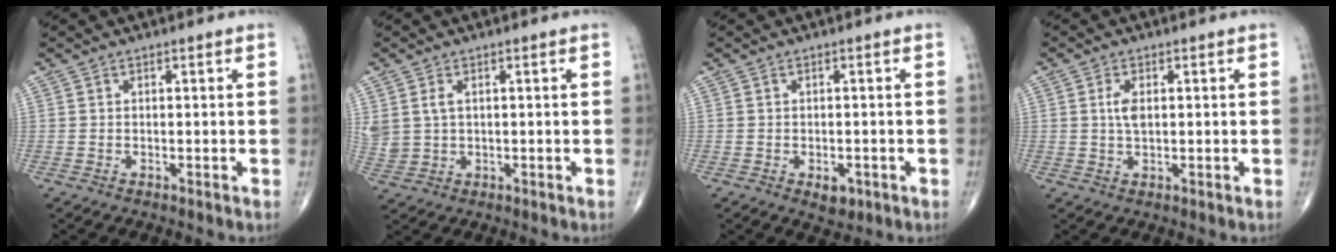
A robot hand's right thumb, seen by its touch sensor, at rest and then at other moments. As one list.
[{"total": 4.4, "force": [1.2, 2.9, 3.0], "torque": [-0.071, 0.000, 0.033]}, {"total": 3.0, "force": [-1.3, 1.8, 2.1], "torque": [-0.016, 0.000, -0.012]}, {"total": 1.8, "force": [0.3, 0.9, 1.6], "torque": [-0.031, 0.001, 0.006]}]